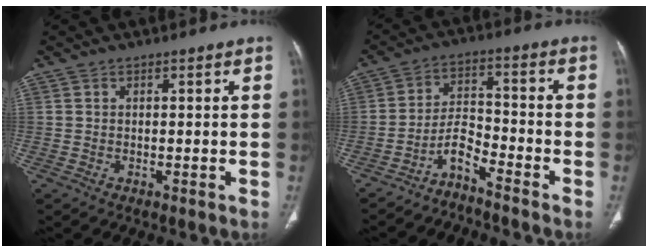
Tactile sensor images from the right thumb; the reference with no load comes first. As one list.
[{"total": 5.1, "force": [-4.6, 1.0, 2.0], "torque": [-0.038, 0.054, -0.089]}]